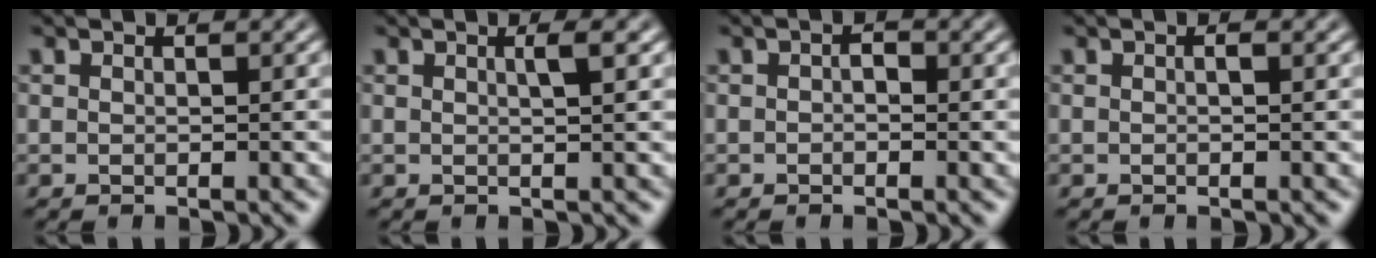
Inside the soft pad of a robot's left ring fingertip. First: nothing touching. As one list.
[{"total": 1.4, "force": [0.5, 0.3, 1.3], "torque": [-0.018, 0.003, 0.004]}, {"total": 1.0, "force": [-0.1, 0.6, 0.7], "torque": [-0.010, 0.000, -0.003]}, {"total": 0.5, "force": [0.1, 0.1, 0.5], "torque": [-0.011, 0.001, 0.001]}]